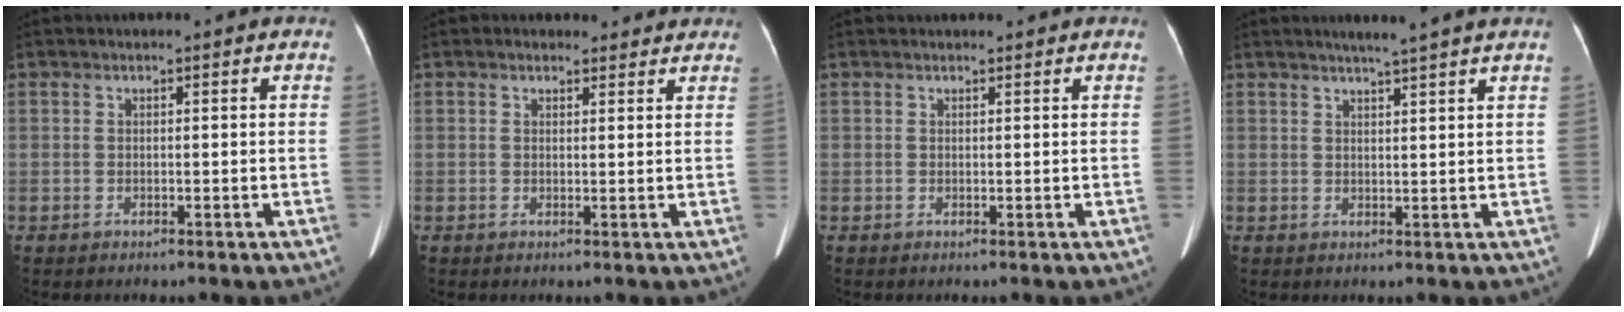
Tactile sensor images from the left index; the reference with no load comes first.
{"total": 2.9, "force": [2.5, 1.5, 0.0], "torque": [0.005, 0.006, 0.019]}
{"total": 1.6, "force": [1.5, 0.3, 0.4], "torque": [-0.009, 0.020, 0.022]}
{"total": 4.6, "force": [3.8, -1.0, 2.4], "torque": [-0.035, 0.004, 0.048]}